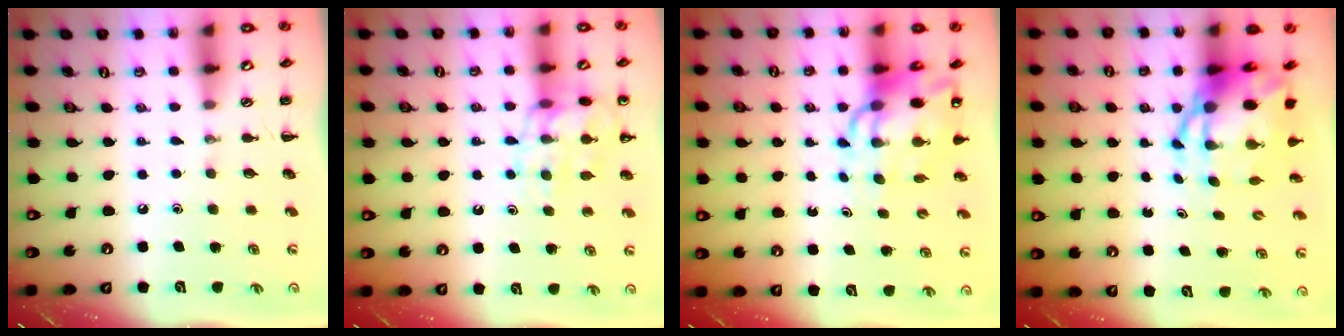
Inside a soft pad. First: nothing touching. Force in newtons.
{"total": 14.9, "press": 14.7, "slide": 2.6}
{"total": 10.9, "press": 10.5, "slide": 3.0}
{"total": 8.4, "press": 8.1, "slide": 2.2}